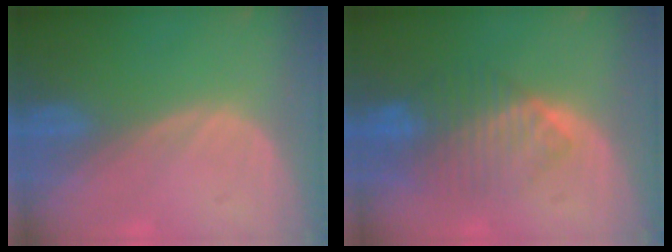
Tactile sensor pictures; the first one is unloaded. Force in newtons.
{"total": 7.9, "press": 7.3, "slide": 2.9}